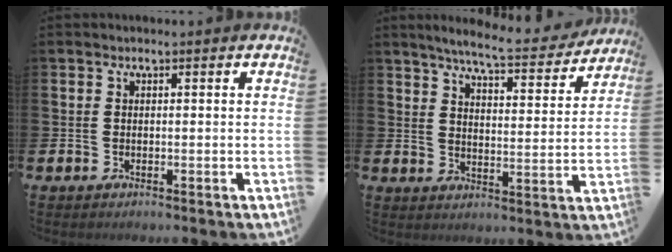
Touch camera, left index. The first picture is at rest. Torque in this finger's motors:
{"motor_torque": [0.96, -1.16, 0.45, 0.15]}